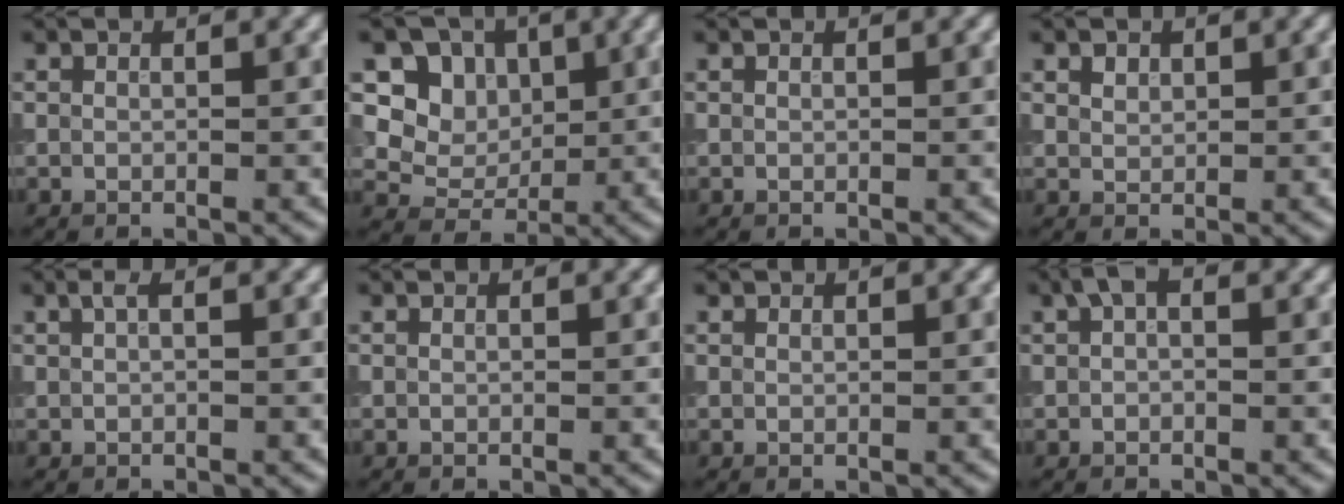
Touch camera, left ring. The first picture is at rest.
{"total": 7.1, "force": [3.0, 5.8, 2.7], "torque": [-0.056, -0.003, 0.052]}
{"total": 0.0}
{"total": 0.9, "force": [0.7, 0.5, 0.0], "torque": [-0.002, 0.003, 0.012]}
{"total": 0.6, "force": [0.2, 0.0, 0.5], "torque": [-0.015, 0.003, 0.002]}
{"total": 0.0}
{"total": 0.0}
{"total": 1.3, "force": [0.5, 0.6, 1.1], "torque": [-0.020, 0.007, 0.005]}